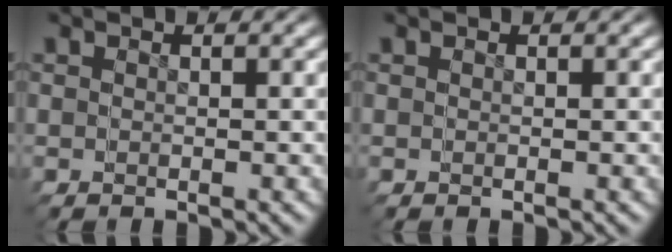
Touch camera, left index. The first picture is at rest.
{"total": 0.0}